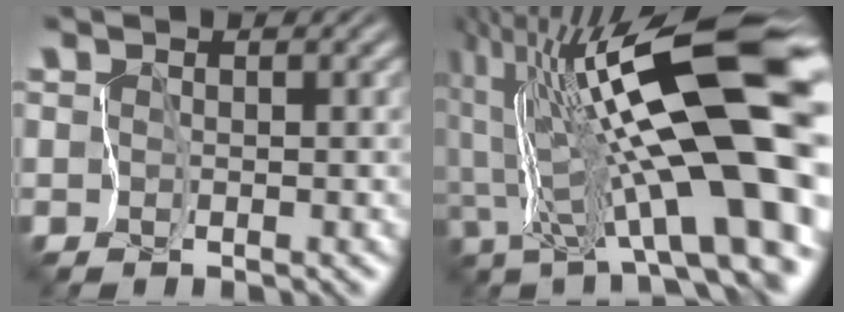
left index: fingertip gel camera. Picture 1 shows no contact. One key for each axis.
{"total": 16.0, "fx": 1.7, "fy": 3.1, "fz": 15.6, "tx": -0.252, "ty": 0.022, "tz": 0.029}